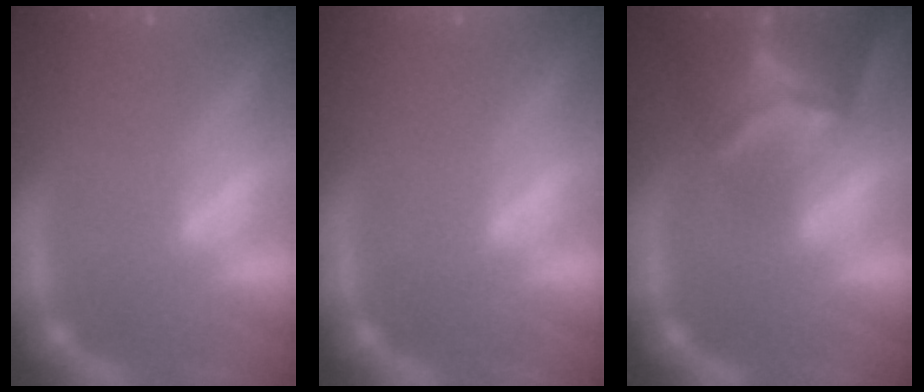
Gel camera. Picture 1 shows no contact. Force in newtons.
{"total": 0.0}
{"total": 8.9}